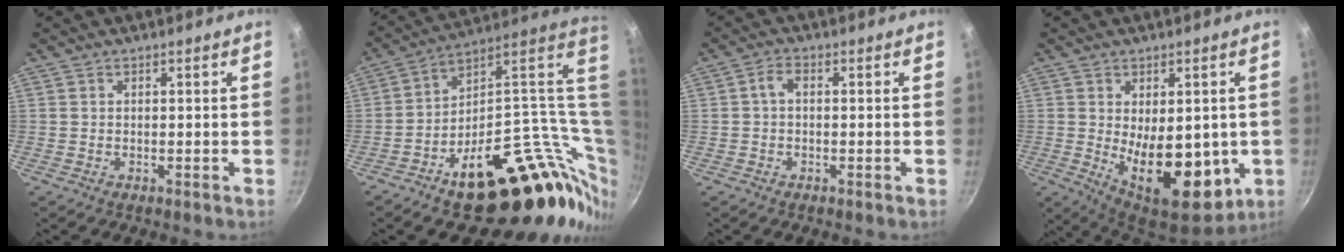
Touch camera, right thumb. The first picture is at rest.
{"total": 28.3, "force": [6.3, 14.7, 23.4], "torque": [-0.302, -0.009, 0.115]}
{"total": 2.3, "force": [-0.2, 1.4, 1.9], "torque": [-0.039, 0.012, -0.006]}
{"total": 16.8, "force": [-2.1, 9.1, 14.0], "torque": [-0.166, -0.031, -0.011]}